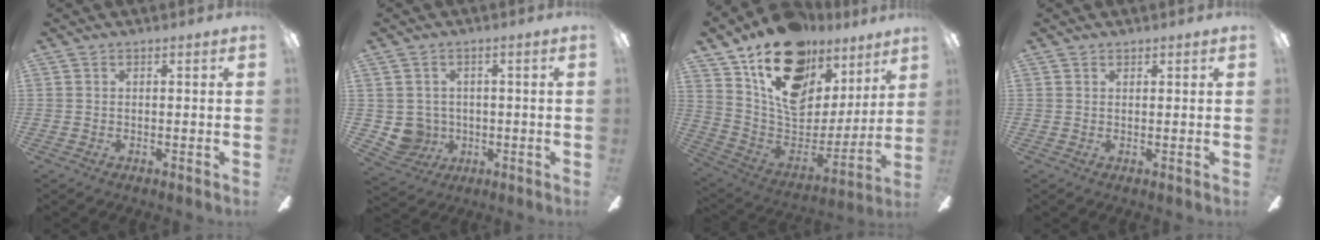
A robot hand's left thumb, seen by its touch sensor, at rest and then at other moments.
{"total": 5.7, "force": [0.4, 5.6, 0.9], "torque": [-0.046, -0.006, 0.011]}
{"total": 21.0, "force": [12.7, 12.8, 10.7], "torque": [-0.165, -0.081, 0.229]}
{"total": 1.0, "force": [0.9, 0.4, 0.1], "torque": [-0.001, 0.001, 0.017]}